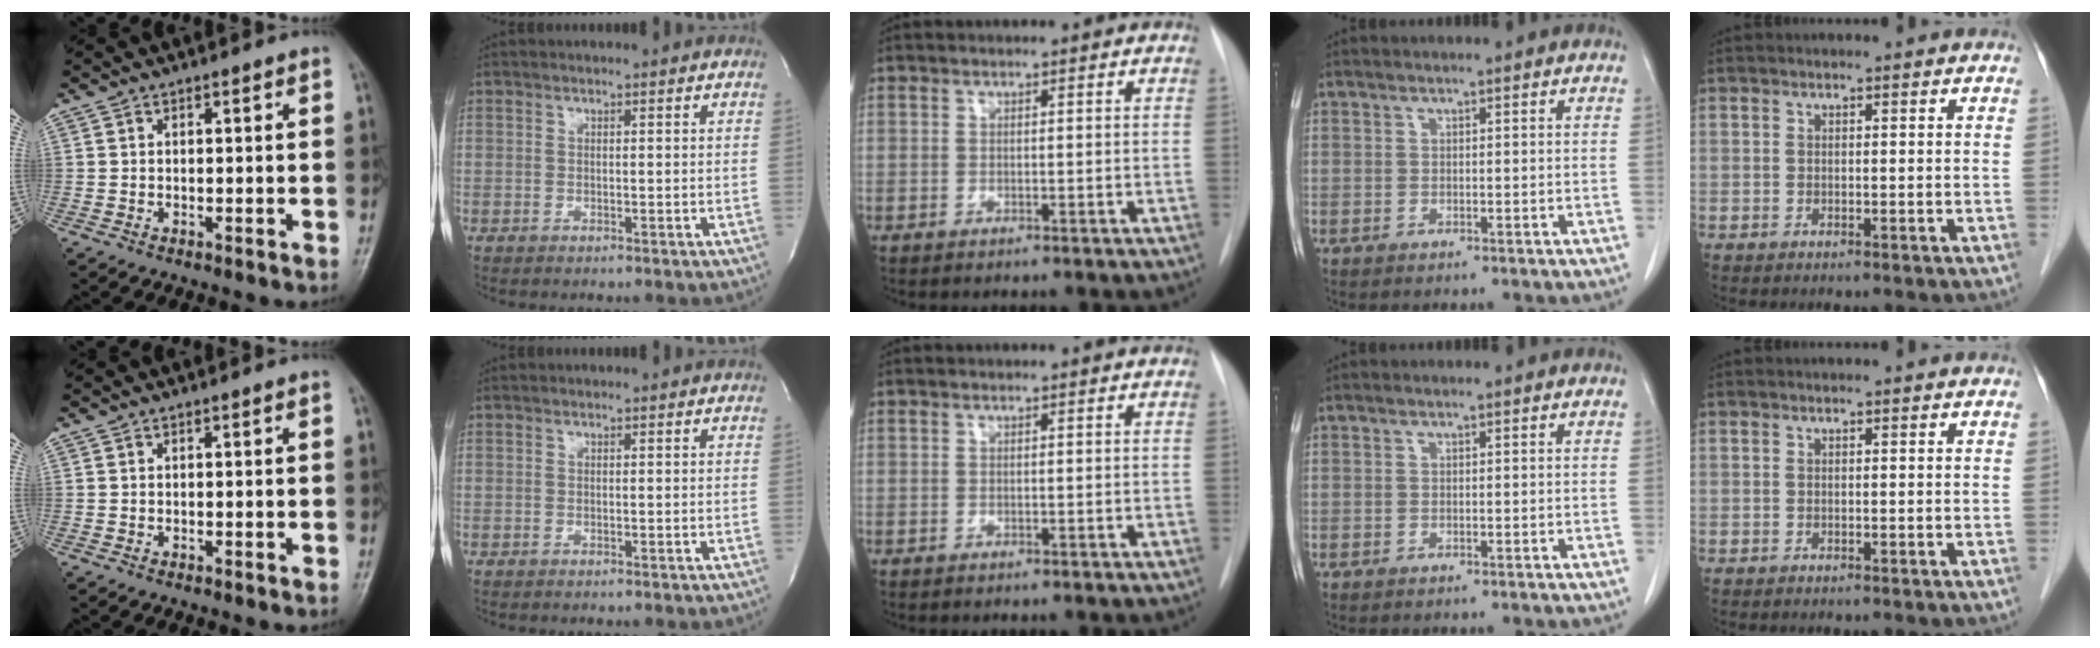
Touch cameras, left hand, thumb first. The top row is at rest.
{}